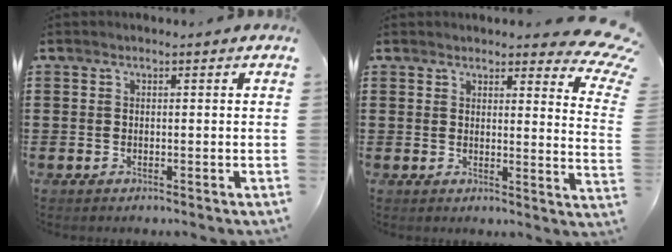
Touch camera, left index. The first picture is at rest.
{"total": 5.2, "force": [4.4, 1.0, 2.5], "torque": [-0.035, -0.021, 0.076]}